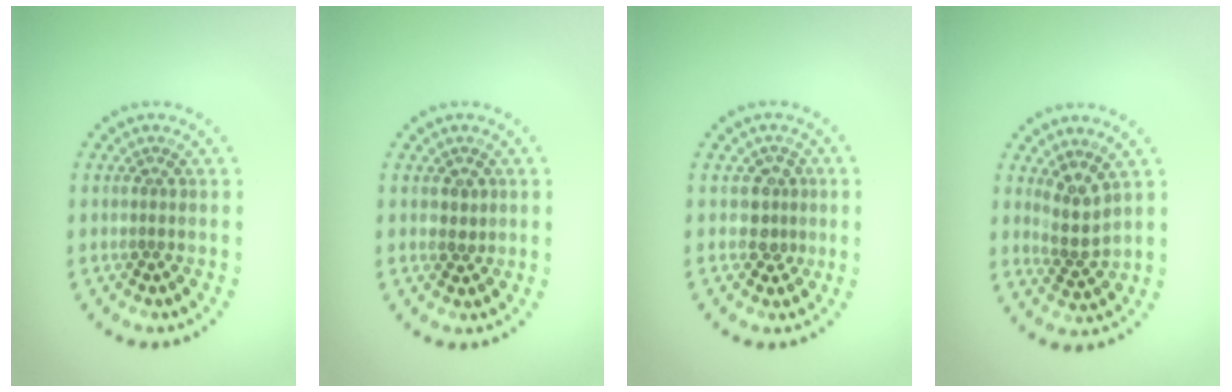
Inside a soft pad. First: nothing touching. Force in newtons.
{"total": 0.7, "press": 0.5, "slide": 0.5}
{"total": 2.1, "press": 1.7, "slide": 1.2}
{"total": 2.6, "press": 2.0, "slide": 1.8}